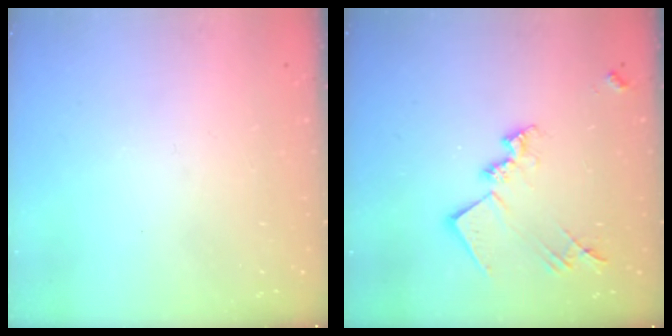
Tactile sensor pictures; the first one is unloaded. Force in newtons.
{"total": 15.6, "press": 15.6, "slide": 1.0}